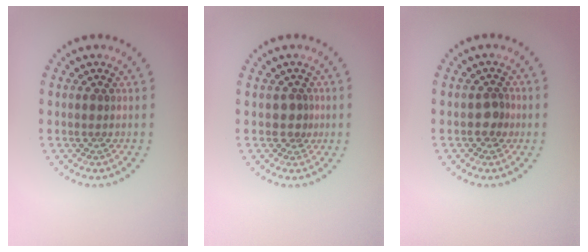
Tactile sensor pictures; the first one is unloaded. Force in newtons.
{"total": 1.3, "press": 0.9, "slide": 1.0}
{"total": 1.5, "press": 1.3, "slide": 0.6}